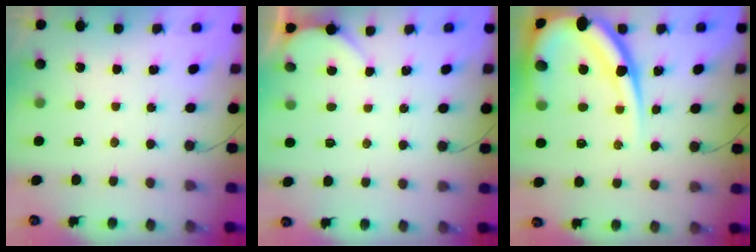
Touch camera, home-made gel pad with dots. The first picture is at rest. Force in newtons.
{"total": 1.8, "press": 1.8, "slide": 0.2}
{"total": 20.0, "press": 19.9, "slide": 1.9}